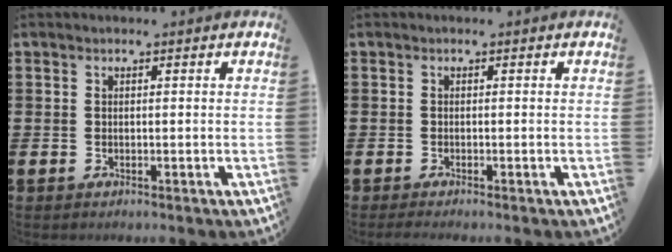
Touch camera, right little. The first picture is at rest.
{"total": 0.5, "force": [-0.4, 0.0, 0.4], "torque": [-0.005, -0.002, -0.007]}